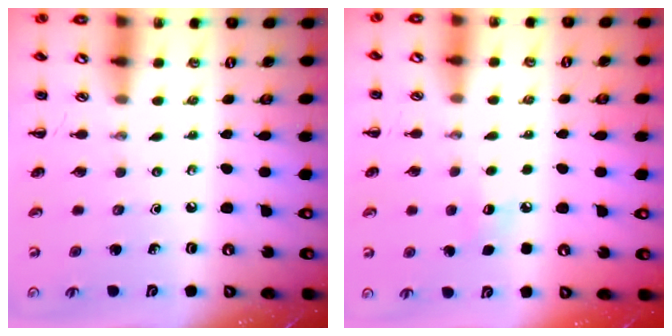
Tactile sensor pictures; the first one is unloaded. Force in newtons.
{"total": 5.9, "press": 5.7, "slide": 1.4}